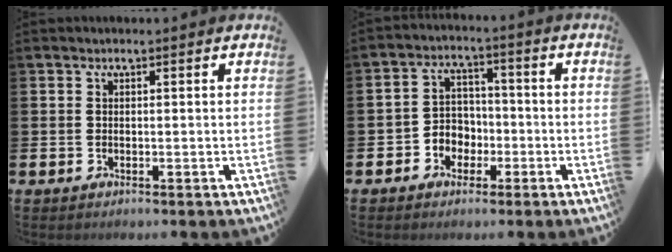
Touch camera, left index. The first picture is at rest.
{"total": 3.8, "force": [-1.3, 3.5, 0.8], "torque": [-0.037, 0.005, -0.031]}